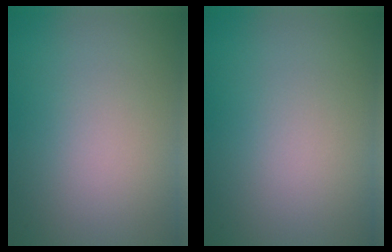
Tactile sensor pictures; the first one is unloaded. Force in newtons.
{"total": 0.0}